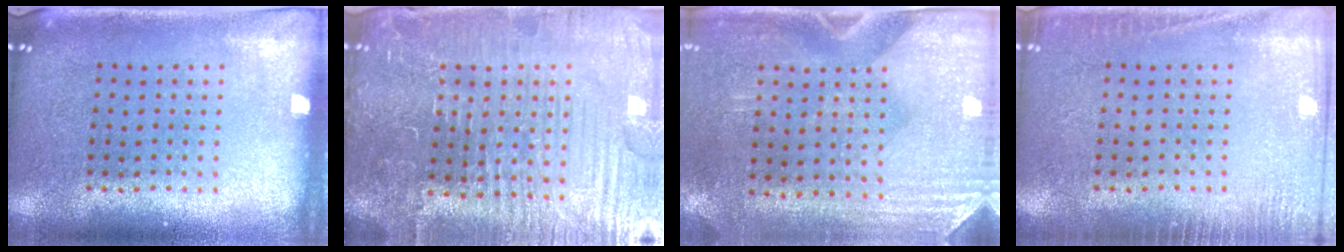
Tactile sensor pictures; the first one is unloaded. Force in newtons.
{"total": 5.6, "press": 5.2, "slide": 2.1}
{"total": 2.9, "press": 2.5, "slide": 1.4}
{"total": 2.0, "press": 2.0, "slide": 0.3}